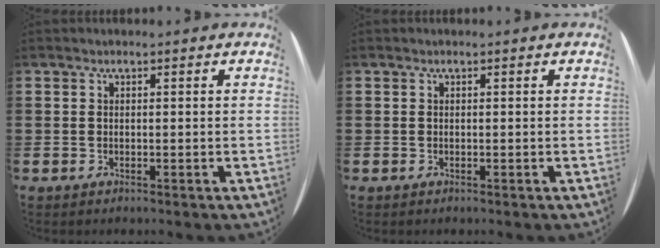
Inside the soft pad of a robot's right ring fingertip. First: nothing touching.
{"total": 0.0}